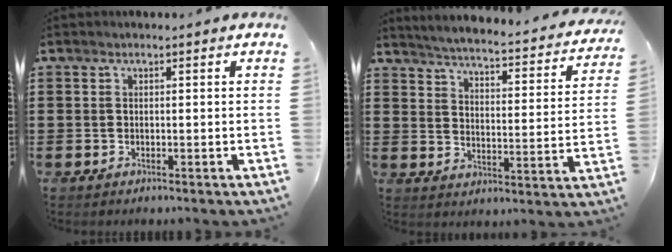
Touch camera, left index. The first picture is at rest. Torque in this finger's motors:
{"motor_torque": [1.07, -1.07, 0.53, 0.04]}